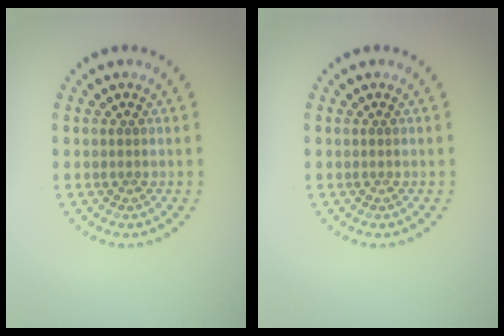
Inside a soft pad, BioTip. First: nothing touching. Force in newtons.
{"total": 0.0}